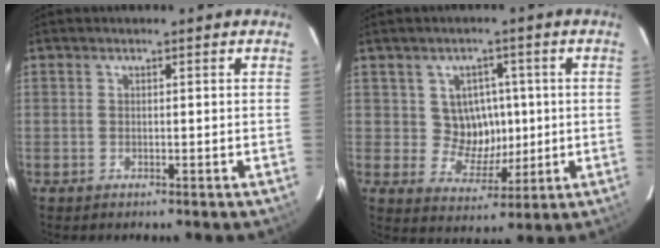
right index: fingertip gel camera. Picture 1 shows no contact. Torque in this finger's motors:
{"motor_torque": [-0.03, 0.01, 0.10, 0.00]}